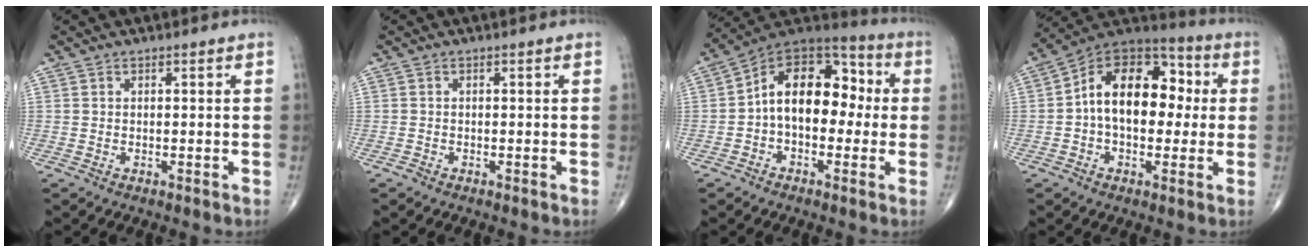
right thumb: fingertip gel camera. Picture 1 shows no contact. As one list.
[{"total": 0.5, "force": [-0.4, 0.3, 0.1], "torque": [-0.005, 0.000, -0.011]}, {"total": 15.9, "force": [-0.1, 10.2, 12.2], "torque": [-0.152, 0.051, -0.016]}, {"total": 17.5, "force": [1.2, 11.1, 13.5], "torque": [-0.176, 0.042, 0.007]}]